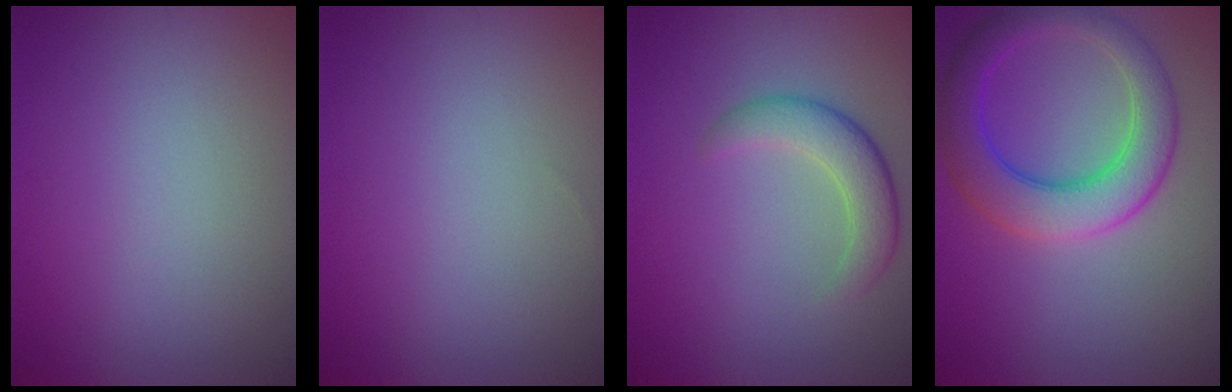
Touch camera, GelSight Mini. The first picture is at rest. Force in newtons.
{"total": 0.0}
{"total": 3.5, "press": 3.5, "slide": 0.3}
{"total": 6.2, "press": 6.2, "slide": 0.1}